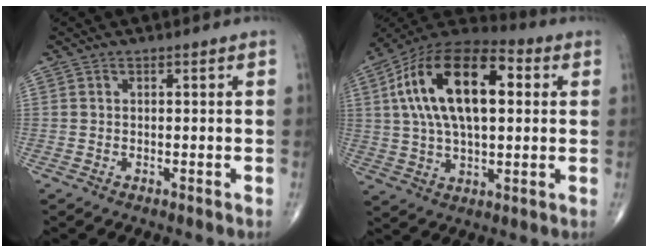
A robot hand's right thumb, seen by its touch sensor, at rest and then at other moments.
{"total": 22.3, "force": [4.7, 11.2, 18.6], "torque": [-0.327, 0.020, 0.067]}